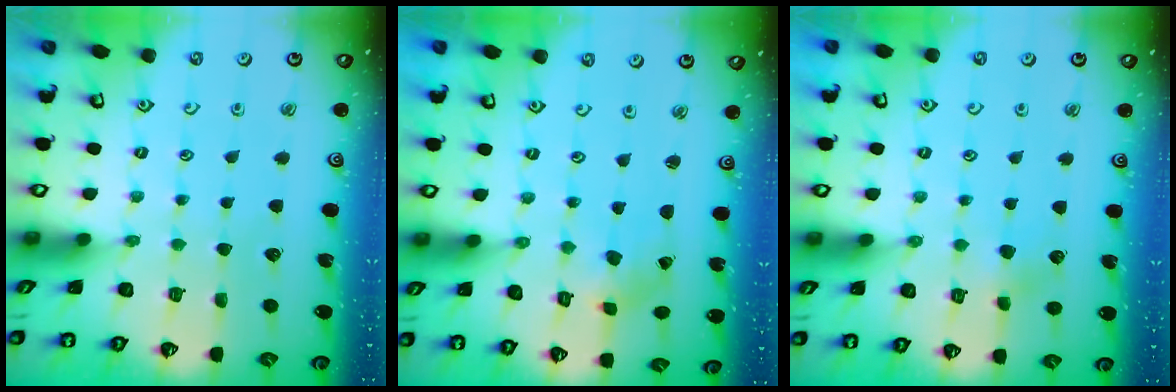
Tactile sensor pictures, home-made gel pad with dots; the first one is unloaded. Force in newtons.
{"total": 2.7, "press": 2.3, "slide": 1.3}
{"total": 2.2, "press": 2.2, "slide": 0.3}